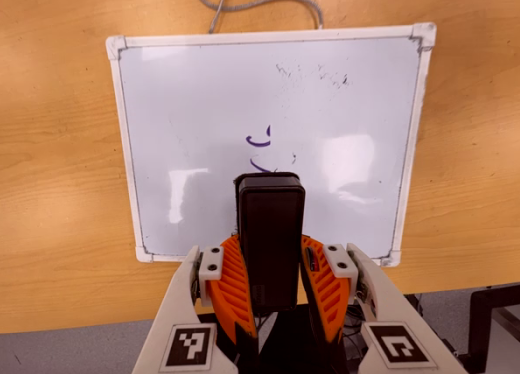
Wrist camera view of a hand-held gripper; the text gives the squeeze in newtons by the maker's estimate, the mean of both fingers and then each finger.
{"total": 9.8, "left": 7.6, "right": 12.0}